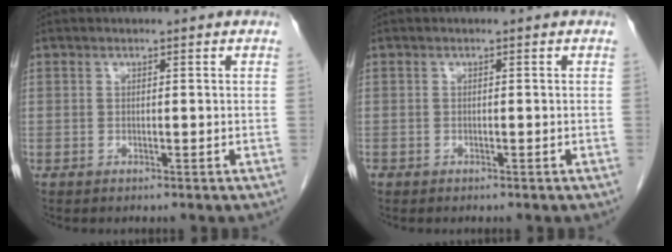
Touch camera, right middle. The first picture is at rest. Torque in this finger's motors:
{"motor_torque": [0.29, 0.06, 0.00, 0.00]}